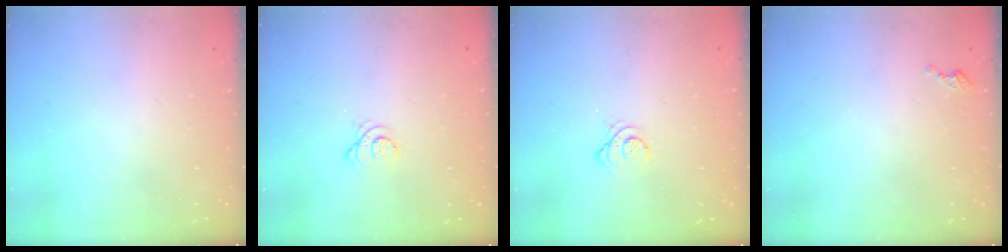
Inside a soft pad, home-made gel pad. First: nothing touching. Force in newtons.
{"total": 3.3, "press": 3.3, "slide": 0.4}
{"total": 3.2, "press": 3.2, "slide": 0.7}
{"total": 2.3, "press": 2.3, "slide": 0.3}